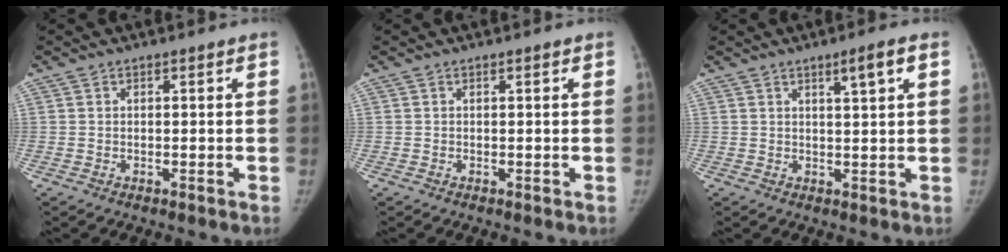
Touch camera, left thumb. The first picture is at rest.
{"total": 0.0}
{"total": 4.0, "force": [1.9, 0.2, 3.5], "torque": [-0.051, -0.007, 0.032]}